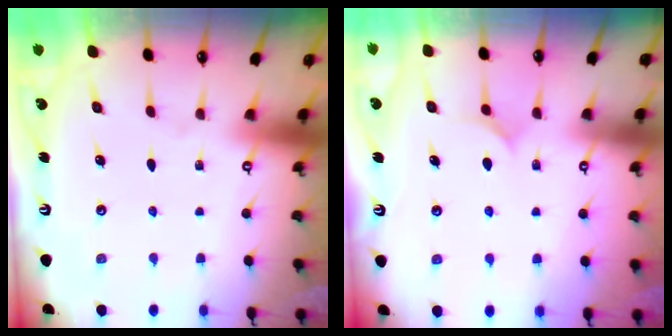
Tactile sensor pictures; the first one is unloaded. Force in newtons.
{"total": 6.6, "press": 6.6, "slide": 0.3}